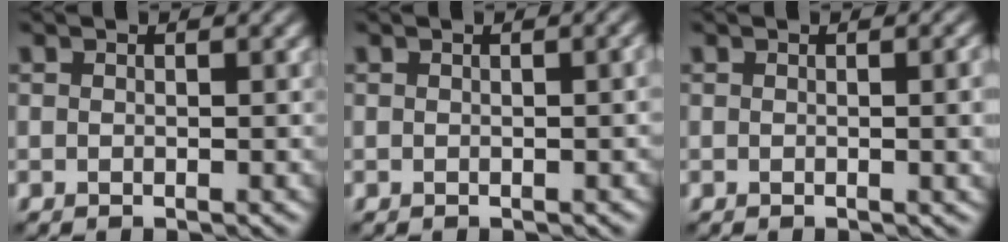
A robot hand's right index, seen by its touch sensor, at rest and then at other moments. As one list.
[{"total": 1.4, "force": [0.1, 0.4, 1.4], "torque": [-0.012, 0.007, 0.000]}, {"total": 3.1, "force": [0.1, 0.9, 3.0], "torque": [-0.031, 0.003, -0.002]}]